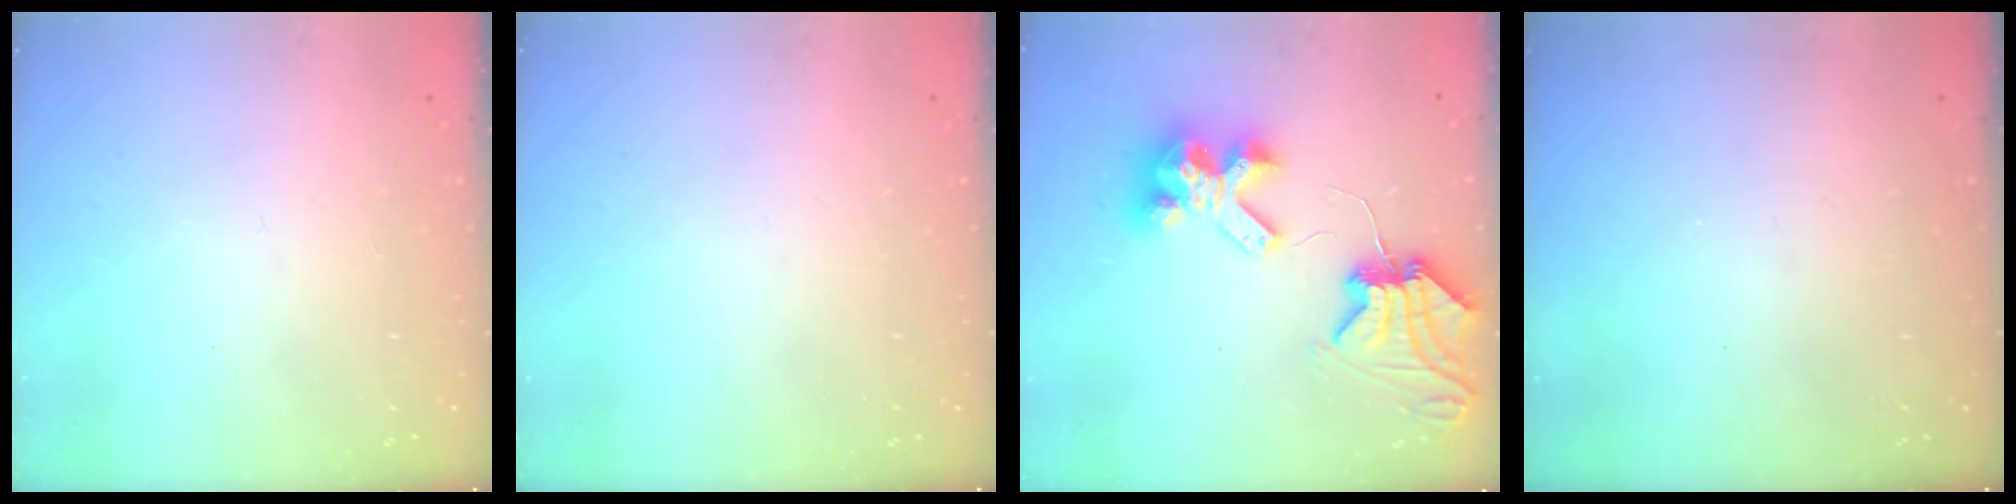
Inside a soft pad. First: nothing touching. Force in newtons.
{"total": 0.0}
{"total": 9.6, "press": 9.5, "slide": 0.9}
{"total": 0.0}